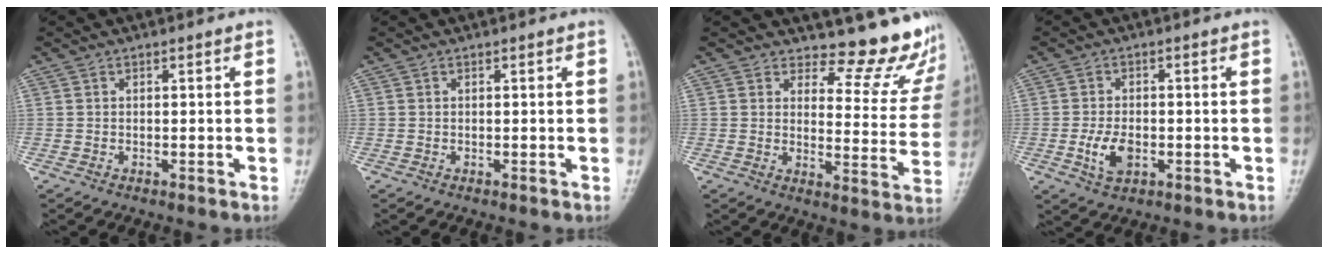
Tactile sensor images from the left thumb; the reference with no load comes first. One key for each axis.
{"total": 0.0}
{"total": 11.7, "fx": 11.0, "fy": 3.2, "fz": 2.2, "tx": 0.011, "ty": -0.119, "tz": 0.121}
{"total": 5.4, "fx": -1.4, "fy": 3.1, "fz": 4.1, "tx": -0.078, "ty": 0.001, "tz": -0.023}